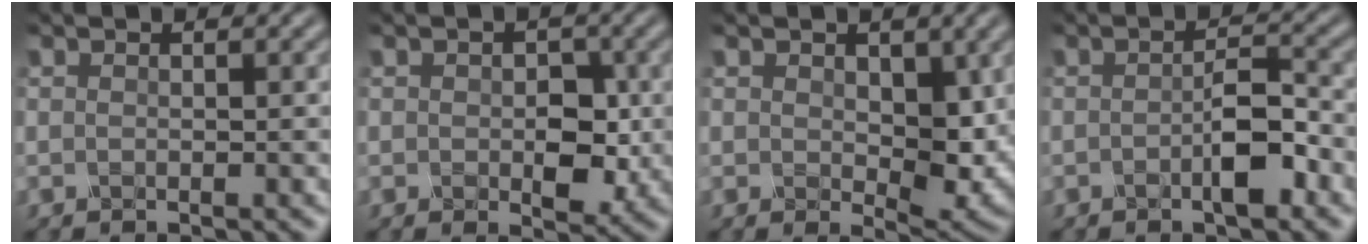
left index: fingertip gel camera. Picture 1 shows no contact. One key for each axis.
{"total": 3.0, "fx": -0.3, "fy": 2.0, "fz": 2.2, "tx": -0.035, "ty": -0.002, "tz": -0.005}
{"total": 4.3, "fx": 0.5, "fy": 2.6, "fz": 3.4, "tx": -0.061, "ty": -0.009, "tz": 0.011}
{"total": 2.7, "fx": -1.1, "fy": 0.6, "fz": 2.4, "tx": -0.047, "ty": 0.008, "tz": -0.022}